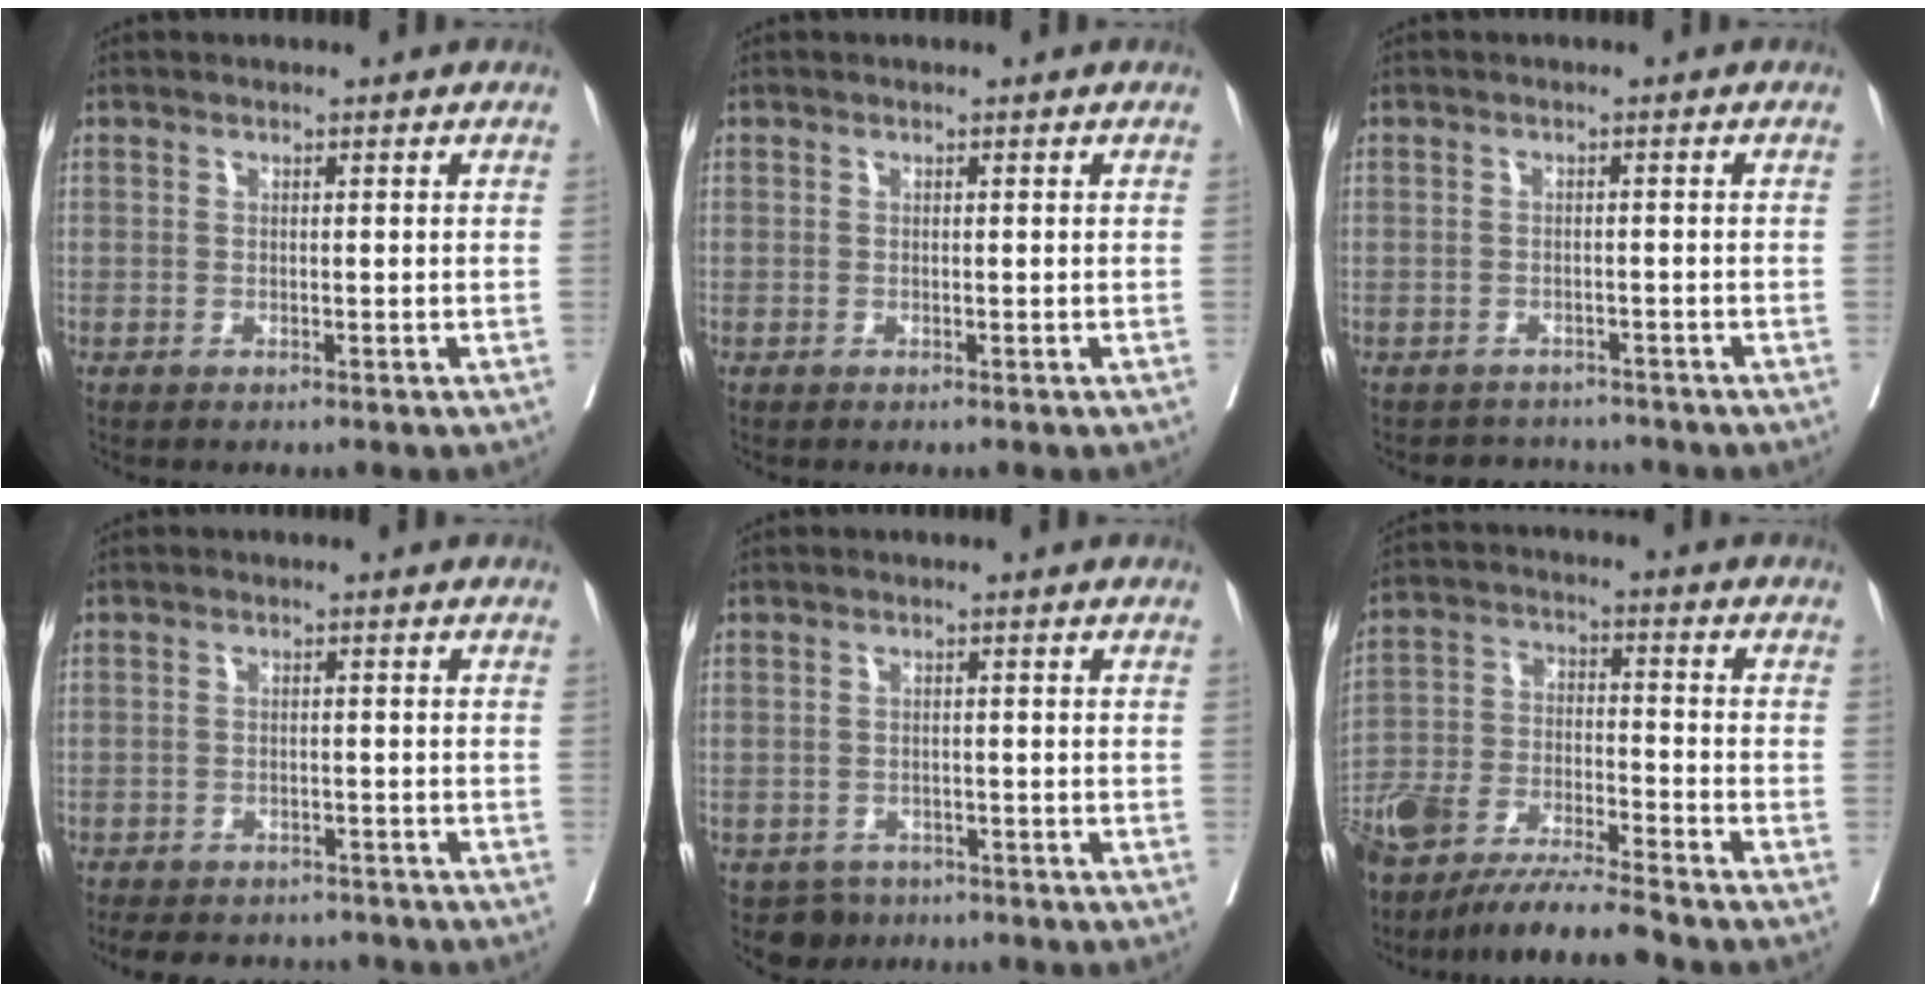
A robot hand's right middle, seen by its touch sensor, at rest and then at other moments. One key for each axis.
{"total": 0.0}
{"total": 3.5, "fx": -3.3, "fy": 1.0, "fz": -0.7, "tx": 0.013, "ty": 0.005, "tz": -0.050}
{"total": 10.9, "fx": -9.7, "fy": 3.9, "fz": 3.0, "tx": -0.055, "ty": 0.005, "tz": -0.121}
{"total": 3.4, "fx": -2.4, "fy": 2.4, "fz": 0.1, "tx": 0.002, "ty": 0.004, "tz": -0.036}
{"total": 14.1, "fx": -12.5, "fy": 0.9, "fz": 6.6, "tx": -0.124, "ty": -0.012, "tz": -0.228}